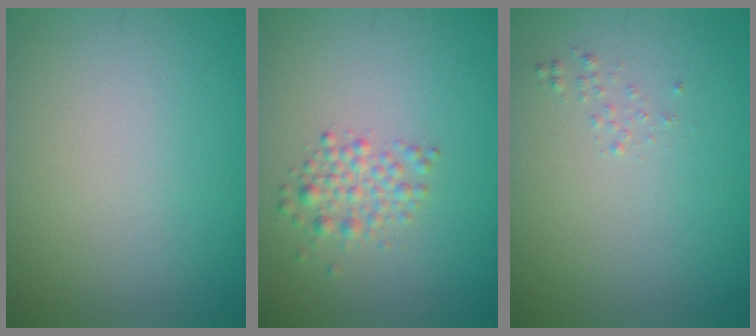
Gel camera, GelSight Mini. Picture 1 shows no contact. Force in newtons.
{"total": 2.1, "press": 2.1, "slide": 0.0}
{"total": 0.6, "press": 0.6, "slide": 0.1}